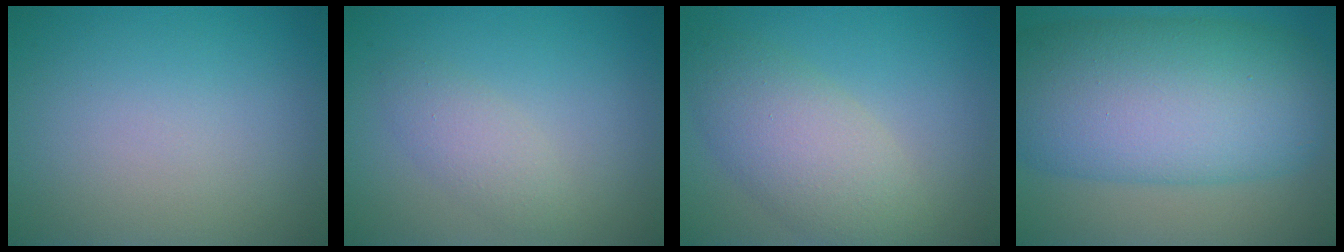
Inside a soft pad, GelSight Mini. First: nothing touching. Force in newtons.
{"total": 2.2, "press": 2.2, "slide": 0.2}
{"total": 5.5, "press": 5.4, "slide": 0.5}
{"total": 13.7, "press": 13.7, "slide": 0.2}